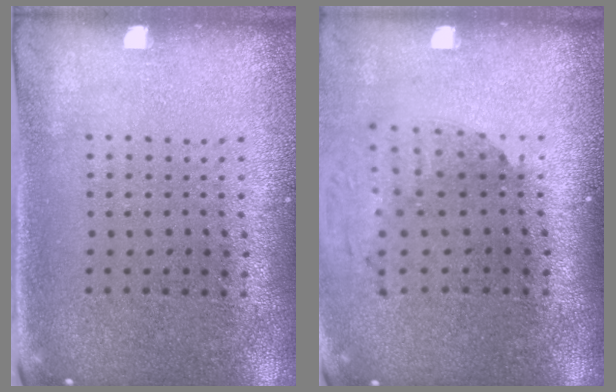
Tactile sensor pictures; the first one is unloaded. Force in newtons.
{"total": 2.0, "press": 1.4, "slide": 1.3}